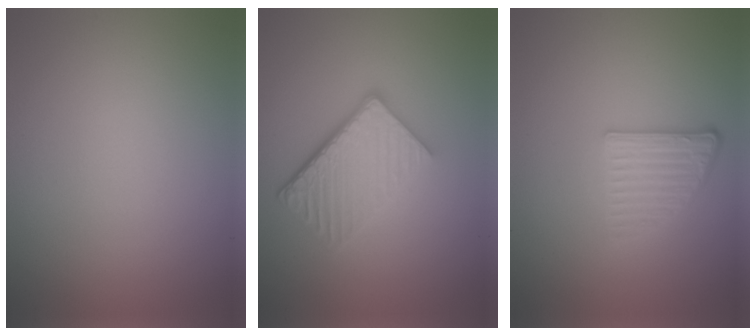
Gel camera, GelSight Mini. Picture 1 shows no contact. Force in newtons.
{"total": 5.7, "press": 4.0, "slide": 4.1}
{"total": 3.3, "press": 2.5, "slide": 2.2}